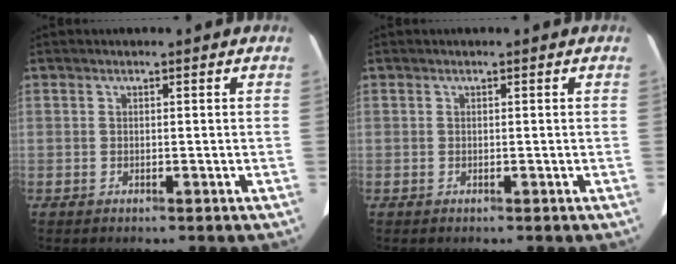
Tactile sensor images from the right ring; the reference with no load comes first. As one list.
[{"total": 0.0}]